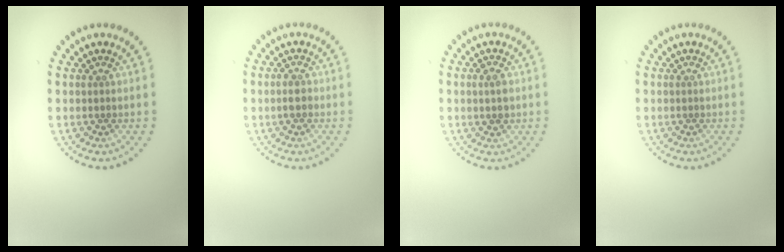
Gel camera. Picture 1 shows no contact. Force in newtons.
{"total": 1.3, "press": 1.3, "slide": 0.3}
{"total": 1.5, "press": 1.5, "slide": 0.2}
{"total": 0.0}